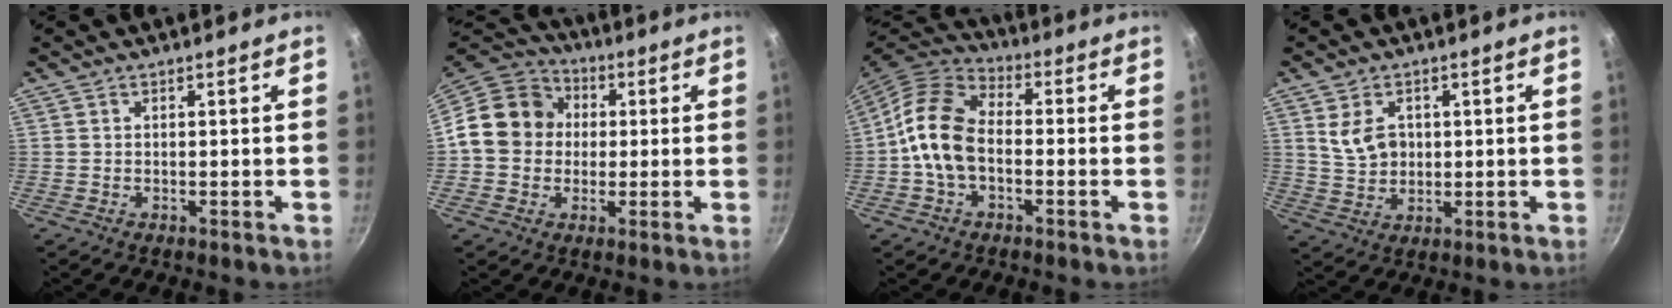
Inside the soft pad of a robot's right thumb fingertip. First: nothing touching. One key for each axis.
{"total": 13.5, "fx": 0.9, "fy": 12.0, "fz": 6.2, "tx": -0.078, "ty": 0.024, "tz": -0.007}
{"total": 11.9, "fx": -1.8, "fy": 7.8, "fz": 8.8, "tx": -0.145, "ty": 0.038, "tz": -0.052}
{"total": 6.7, "fx": 1.7, "fy": 4.9, "fz": 4.2, "tx": -0.058, "ty": -0.008, "tz": 0.036}